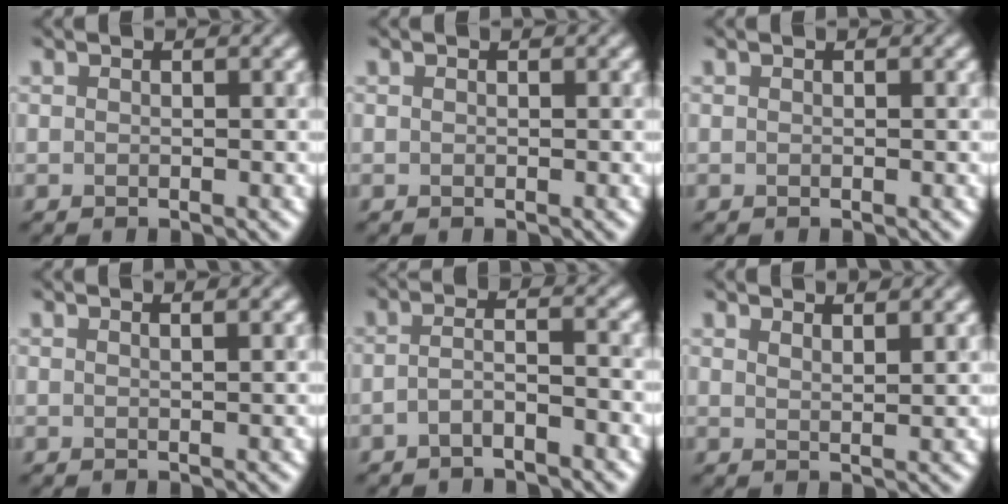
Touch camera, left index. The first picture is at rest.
{"total": 0.0}
{"total": 0.0}
{"total": 1.3, "force": [0.8, 0.5, 0.9], "torque": [-0.002, 0.001, 0.003]}
{"total": 2.3, "force": [-1.4, 0.5, 1.8], "torque": [-0.033, 0.008, -0.033]}
{"total": 2.1, "force": [1.7, 0.5, 1.0], "torque": [-0.003, 0.003, 0.024]}